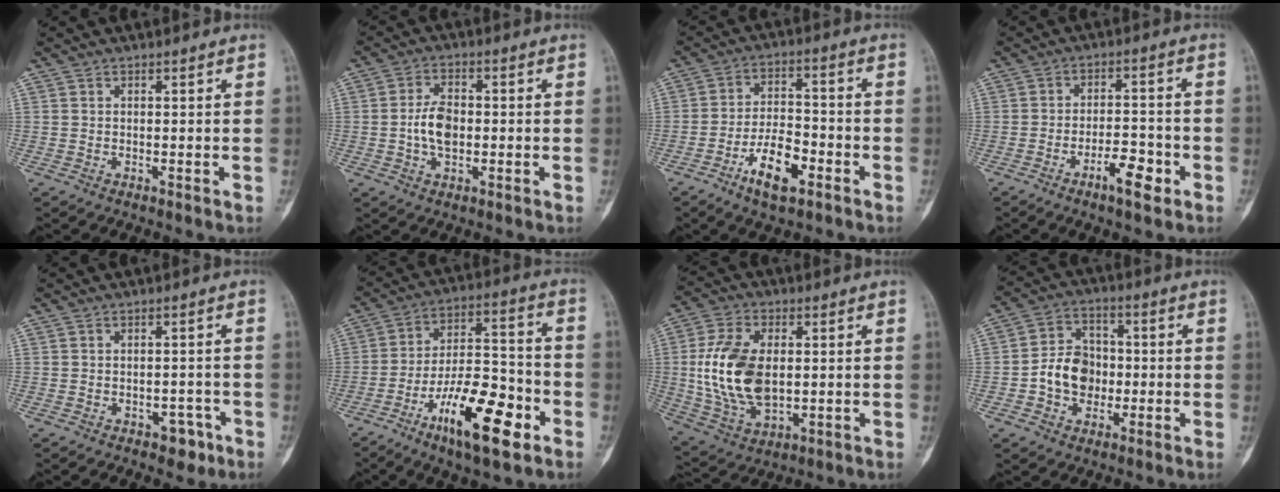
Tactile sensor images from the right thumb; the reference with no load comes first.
{"total": 6.4, "force": [-0.6, 3.9, 5.1], "torque": [-0.090, 0.010, -0.014]}
{"total": 9.7, "force": [-5.0, 4.2, 7.1], "torque": [-0.117, 0.030, -0.090]}
{"total": 6.7, "force": [-3.6, 2.3, 5.2], "torque": [-0.073, 0.024, -0.059]}
{"total": 3.8, "force": [-2.1, 2.4, 2.1], "torque": [-0.004, 0.017, -0.025]}
{"total": 17.9, "force": [-8.7, 6.2, 14.3], "torque": [-0.223, 0.056, -0.145]}
{"total": 16.2, "force": [0.5, 9.8, 12.9], "torque": [-0.246, -0.006, 0.019]}
{"total": 9.7, "force": [-1.6, 7.8, 5.5], "torque": [-0.066, 0.028, -0.035]}